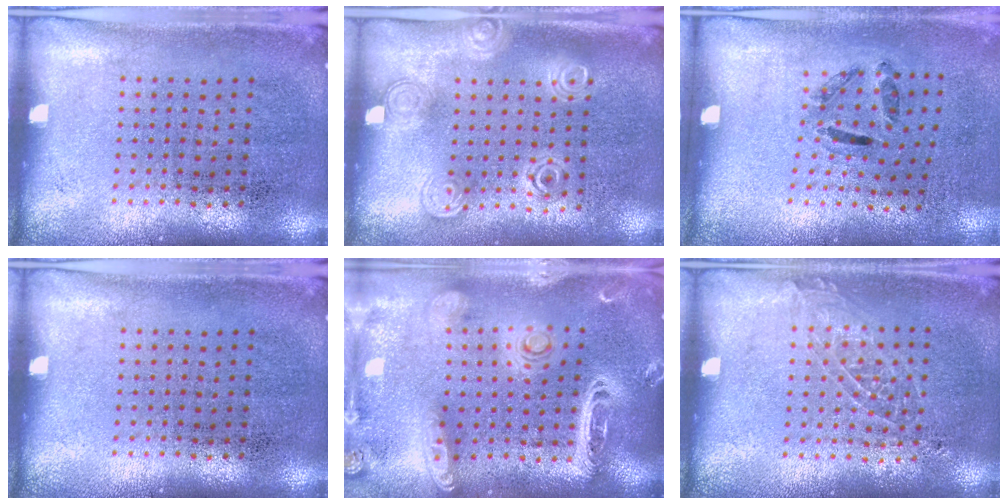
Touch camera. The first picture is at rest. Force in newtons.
{"total": 1.4, "press": 1.3, "slide": 0.4}
{"total": 1.3, "press": 0.6, "slide": 1.1}
{"total": 0.0}
{"total": 3.0, "press": 2.5, "slide": 1.5}
{"total": 1.0, "press": 1.0, "slide": 0.3}